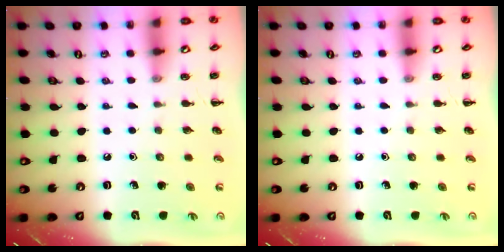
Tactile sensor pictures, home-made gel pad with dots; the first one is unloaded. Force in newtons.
{"total": 0.0}